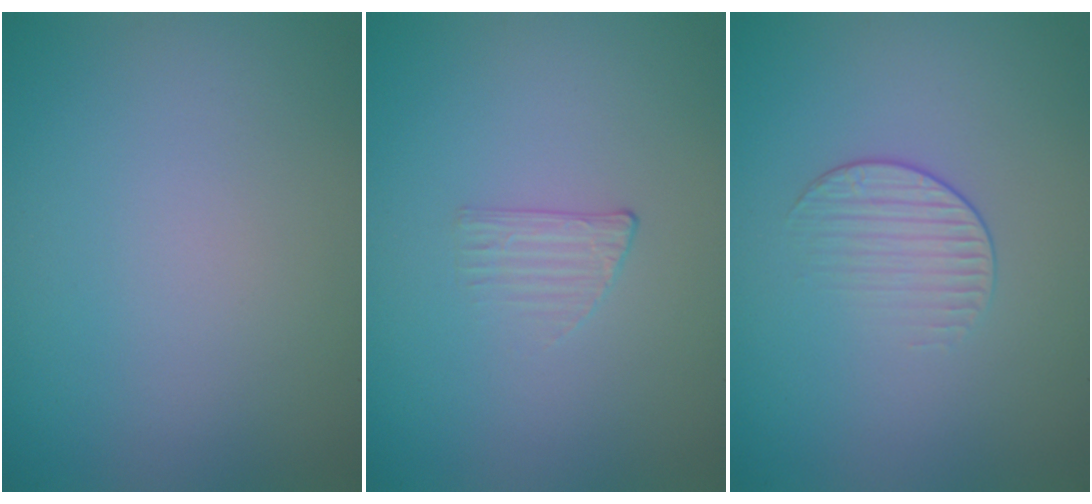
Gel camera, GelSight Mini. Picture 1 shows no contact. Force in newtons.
{"total": 1.0, "press": 0.3, "slide": 1.0}
{"total": 1.7, "press": 1.0, "slide": 1.4}